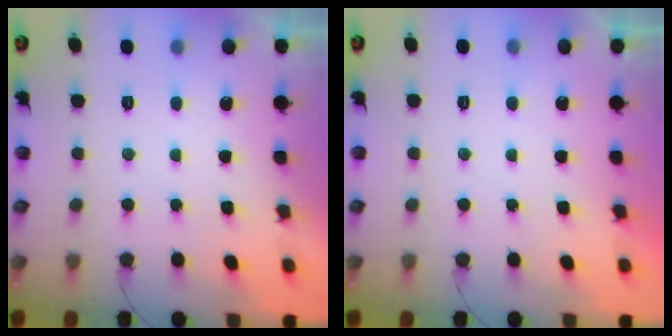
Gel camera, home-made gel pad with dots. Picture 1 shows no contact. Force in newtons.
{"total": 2.0, "press": 2.0, "slide": 0.1}